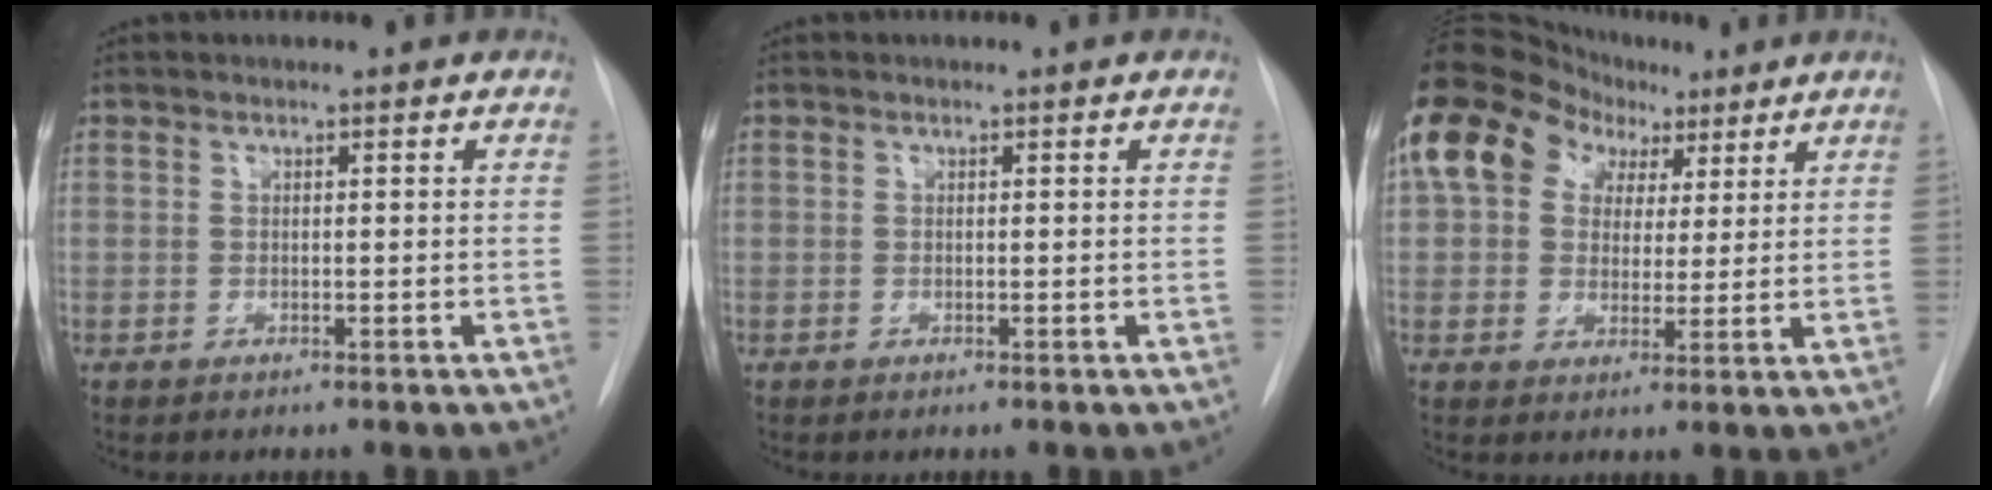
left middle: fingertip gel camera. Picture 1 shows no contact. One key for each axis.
{"total": 0.0}
{"total": 12.7, "fx": 6.1, "fy": 9.3, "fz": 6.0, "tx": -0.111, "ty": 0.061, "tz": 0.106}